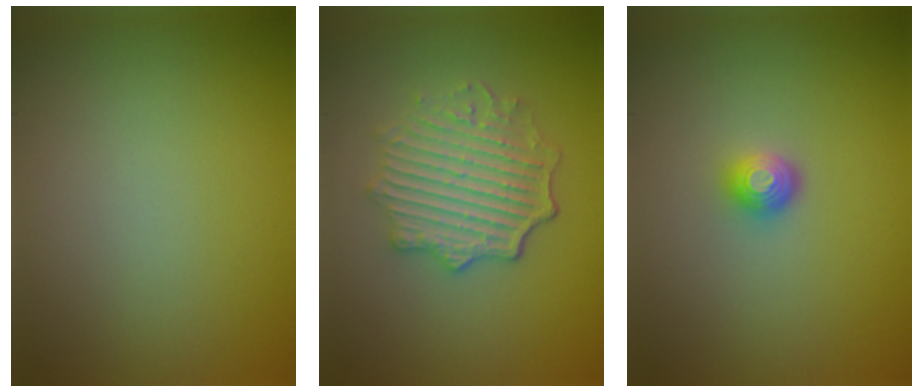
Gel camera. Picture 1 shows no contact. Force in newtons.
{"total": 5.0, "press": 4.1, "slide": 2.8}
{"total": 1.7, "press": 1.3, "slide": 1.1}